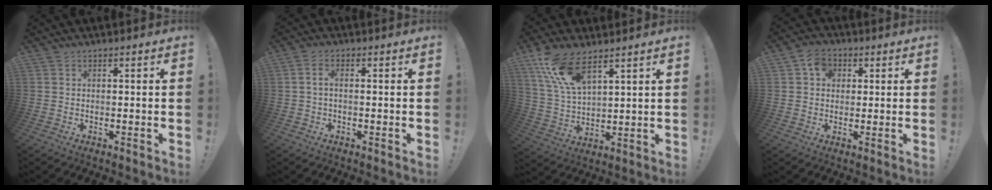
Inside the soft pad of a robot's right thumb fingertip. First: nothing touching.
{"total": 2.5, "force": [-0.1, 0.9, 2.3], "torque": [-0.047, 0.003, -0.004]}
{"total": 12.4, "force": [8.9, 4.6, 7.4], "torque": [-0.164, -0.040, 0.166]}
{"total": 6.4, "force": [1.9, 5.4, 2.8], "torque": [-0.031, 0.001, 0.035]}